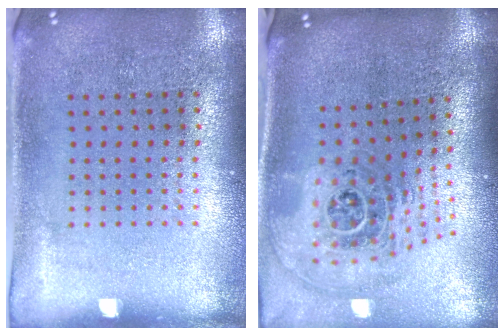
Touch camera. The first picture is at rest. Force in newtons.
{"total": 2.3, "press": 1.6, "slide": 1.6}